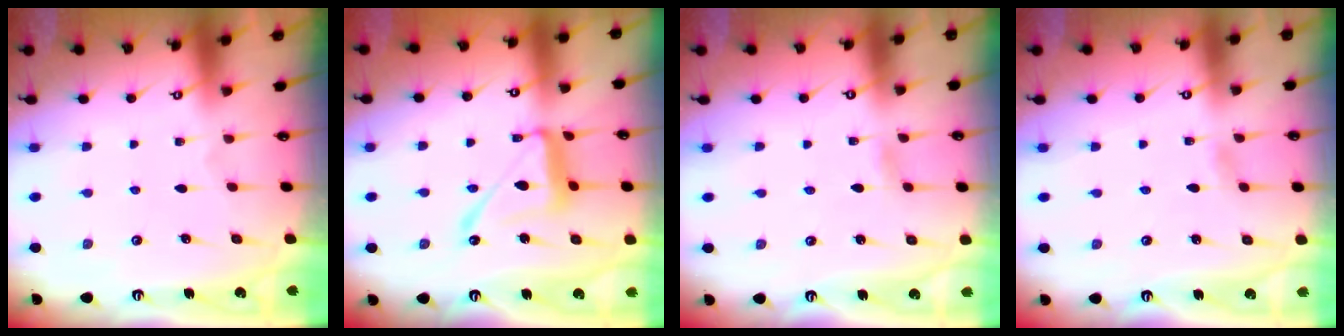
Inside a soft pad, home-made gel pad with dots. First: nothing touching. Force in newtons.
{"total": 14.6, "press": 14.6, "slide": 1.2}
{"total": 1.0, "press": 1.0, "slide": 0.1}
{"total": 2.1, "press": 2.1, "slide": 0.3}